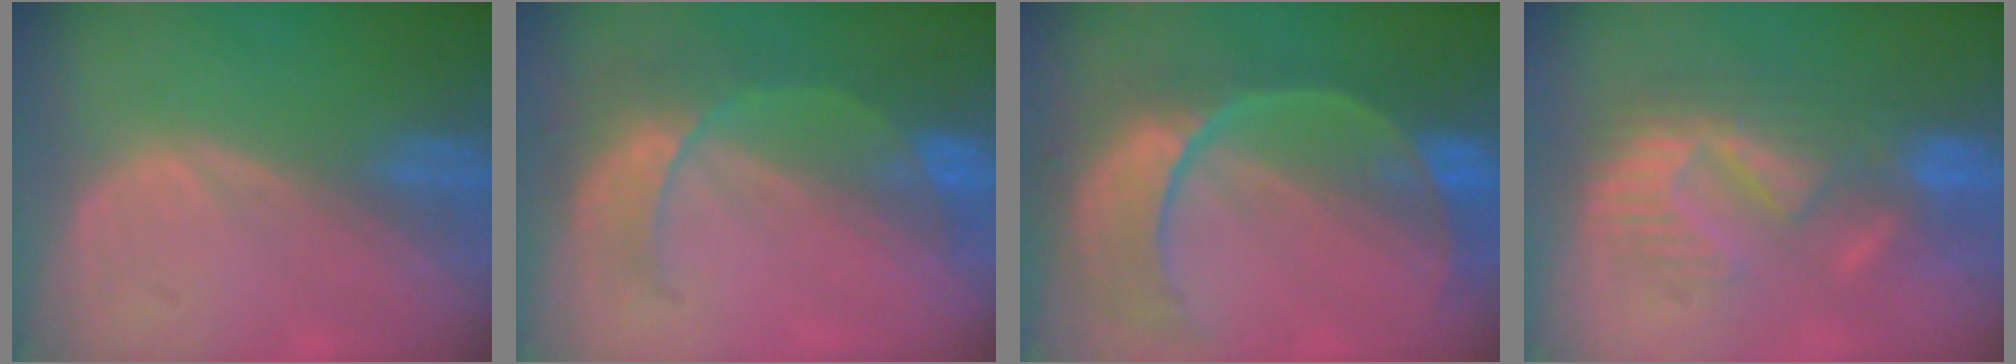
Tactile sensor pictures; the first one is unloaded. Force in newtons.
{"total": 7.9, "press": 6.9, "slide": 3.8}
{"total": 10.9, "press": 9.3, "slide": 5.7}
{"total": 8.7, "press": 8.6, "slide": 1.4}